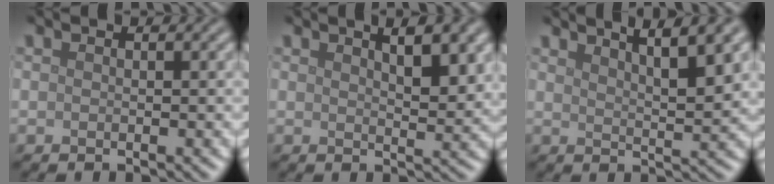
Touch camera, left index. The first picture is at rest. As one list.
[{"total": 3.9, "force": [2.1, 1.1, 3.0], "torque": [-0.039, -0.001, 0.035]}, {"total": 5.4, "force": [3.6, 1.2, 3.9], "torque": [-0.041, 0.009, 0.051]}]